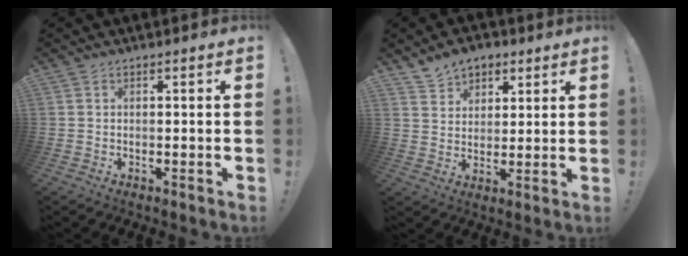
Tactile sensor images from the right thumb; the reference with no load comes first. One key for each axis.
{"total": 8.0, "fx": 5.4, "fy": 5.6, "fz": 1.8, "tx": -0.032, "ty": -0.031, "tz": 0.106}